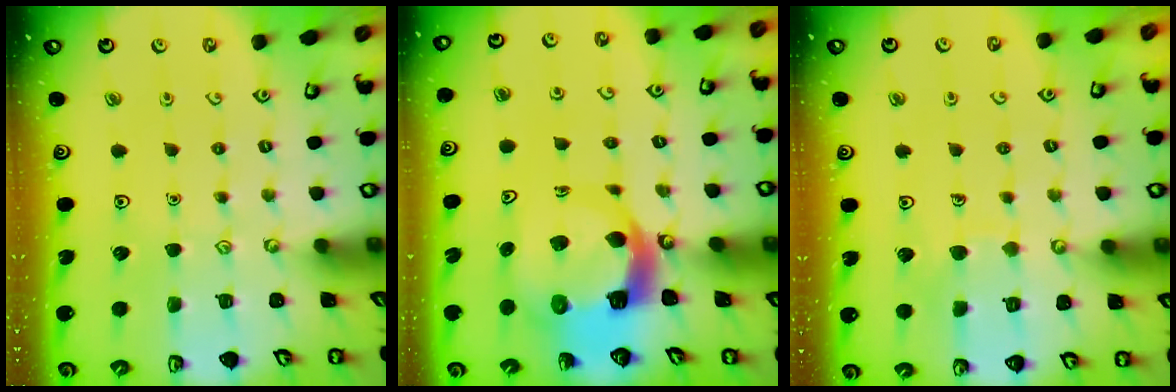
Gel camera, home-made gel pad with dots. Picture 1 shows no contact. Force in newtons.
{"total": 8.2, "press": 8.1, "slide": 1.1}
{"total": 5.3, "press": 5.3, "slide": 0.4}